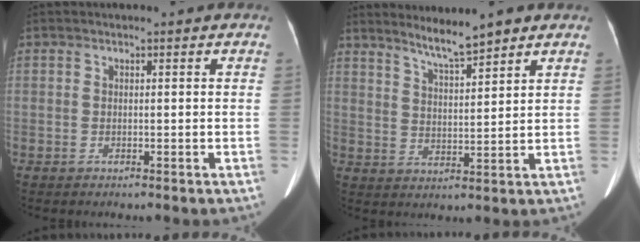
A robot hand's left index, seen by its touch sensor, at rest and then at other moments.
{"total": 5.9, "force": [5.1, -0.1, 3.0], "torque": [-0.058, -0.003, 0.095]}